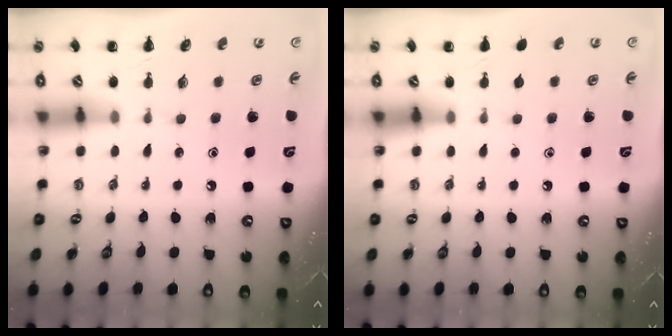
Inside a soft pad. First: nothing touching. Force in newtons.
{"total": 0.6, "press": 0.6, "slide": 0.1}